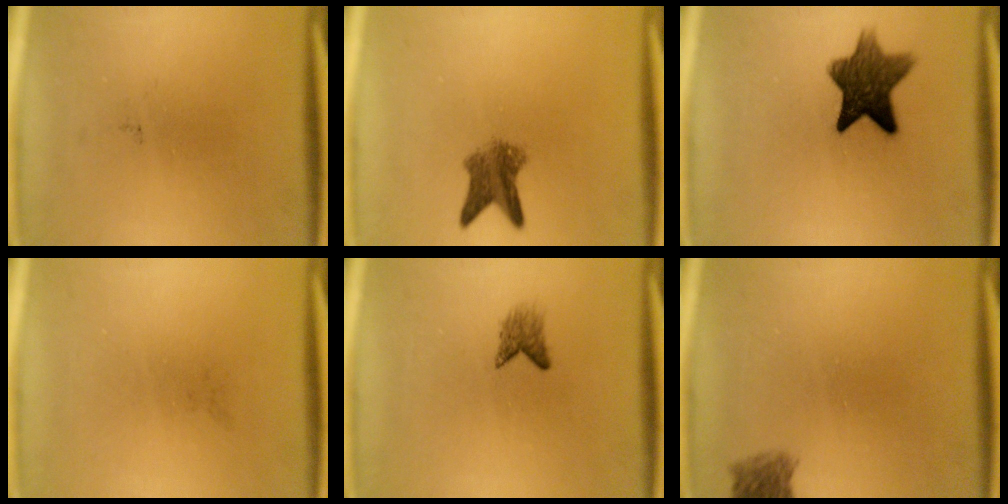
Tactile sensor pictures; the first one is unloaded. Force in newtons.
{"total": 4.8}
{"total": 9.8}
{"total": 0.0}
{"total": 1.9}
{"total": 2.6}